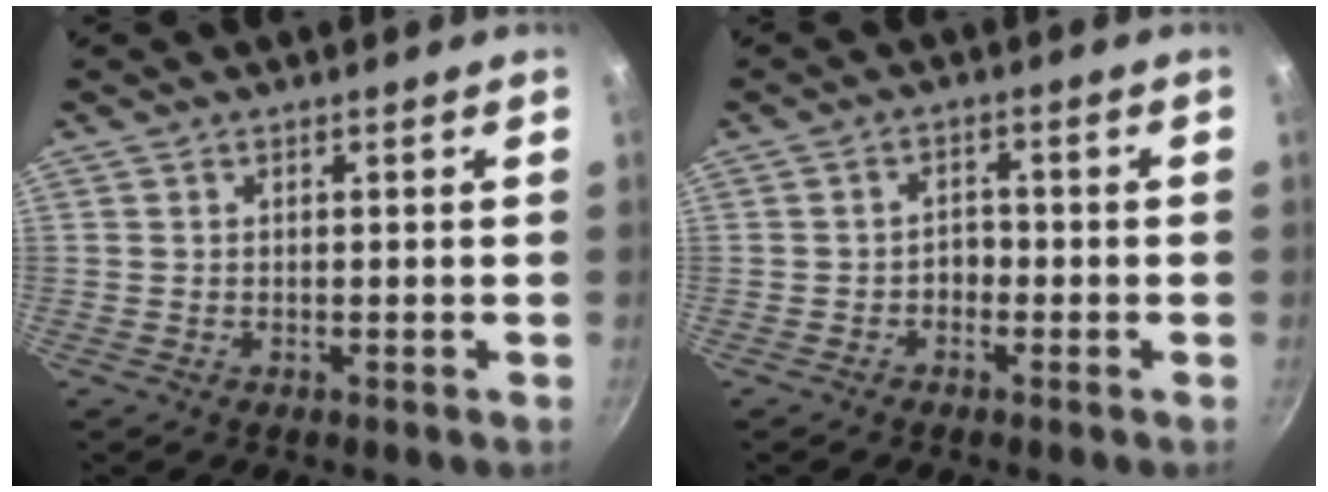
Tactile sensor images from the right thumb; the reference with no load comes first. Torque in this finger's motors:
{"motor_torque": [0.51, 0.49, 0.46, -0.06, -0.02]}